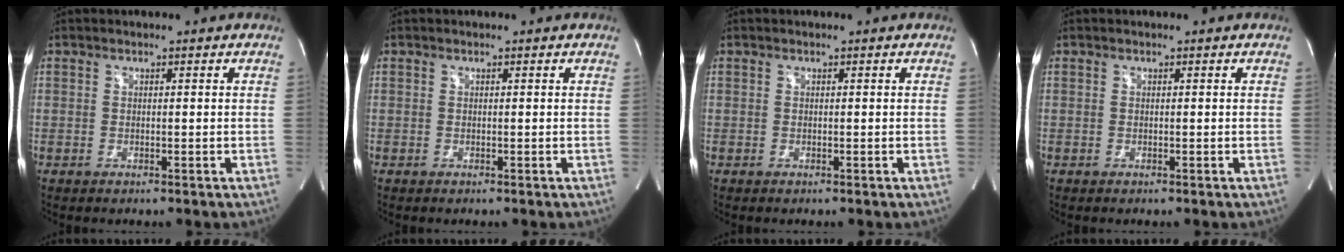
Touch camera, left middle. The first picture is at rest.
{"total": 0.0}
{"total": 0.0}
{"total": 0.0}